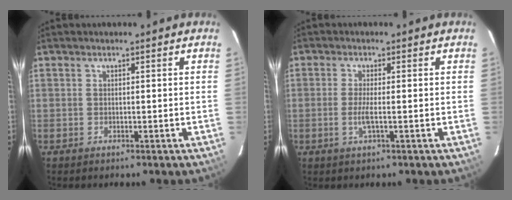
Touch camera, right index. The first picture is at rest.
{"total": 2.7, "force": [-0.6, -0.1, 2.6], "torque": [-0.052, -0.003, -0.012]}